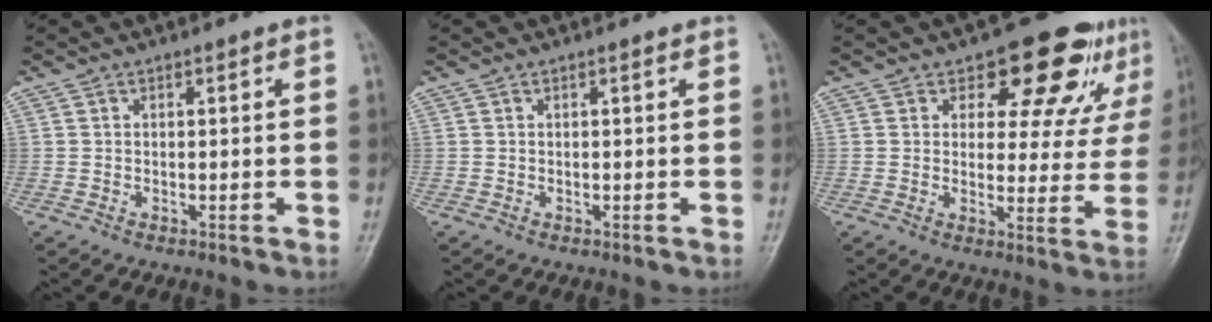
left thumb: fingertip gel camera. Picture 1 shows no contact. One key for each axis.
{"total": 0.0}
{"total": 13.3, "fx": 8.5, "fy": 6.8, "fz": 7.7, "tx": -0.039, "ty": -0.045, "tz": 0.101}